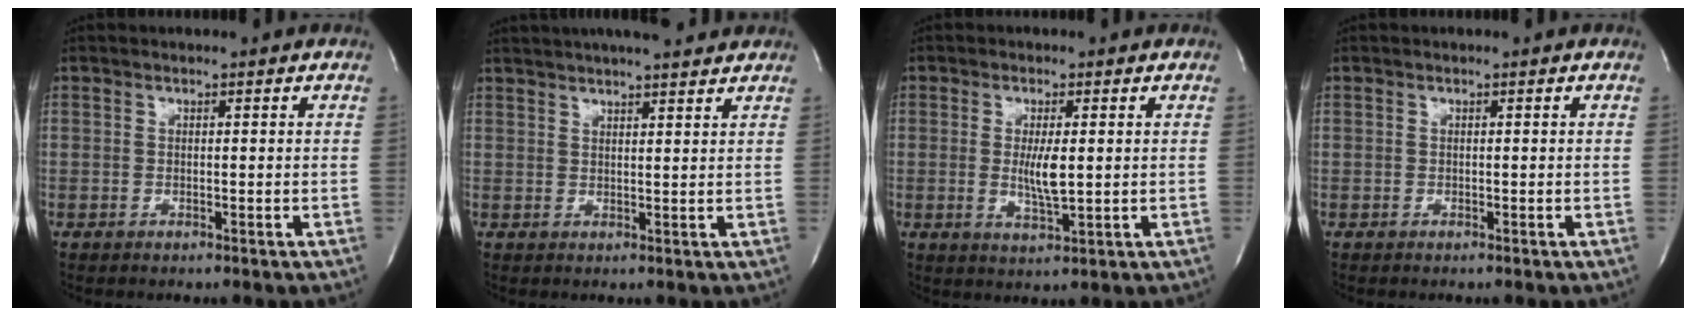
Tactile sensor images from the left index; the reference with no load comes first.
{"total": 12.4, "force": [10.9, 1.6, 5.7], "torque": [-0.091, 0.033, 0.150]}
{"total": 4.5, "force": [0.2, 0.8, 4.4], "torque": [-0.084, -0.007, 0.006]}
{"total": 0.0}